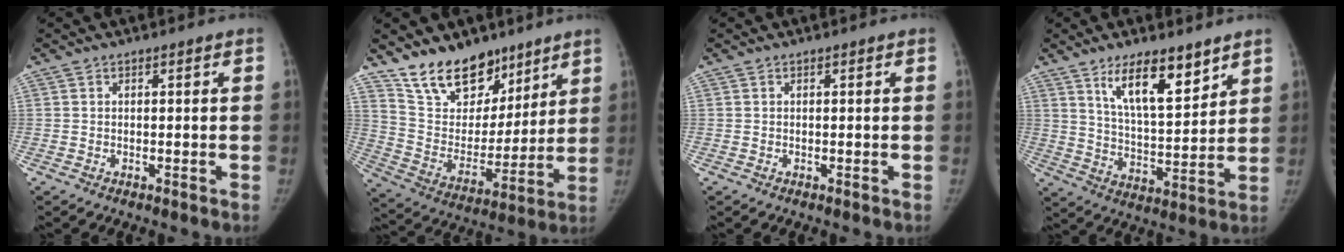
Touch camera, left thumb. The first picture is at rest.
{"total": 17.1, "force": [12.6, 9.6, 6.4], "torque": [-0.056, -0.081, 0.229]}
{"total": 0.0}
{"total": 12.6, "force": [7.9, 4.2, 8.8], "torque": [-0.124, -0.053, 0.143]}